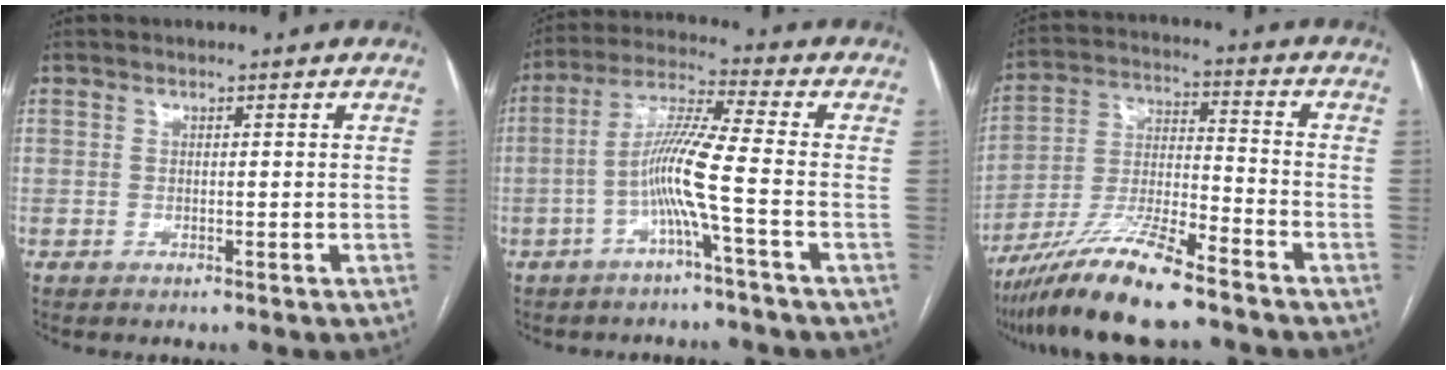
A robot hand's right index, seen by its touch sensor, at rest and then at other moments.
{"total": 8.4, "force": [-2.8, -1.1, 7.9], "torque": [-0.157, 0.016, -0.057]}
{"total": 13.6, "force": [-10.5, 1.1, 8.7], "torque": [-0.168, -0.014, -0.190]}